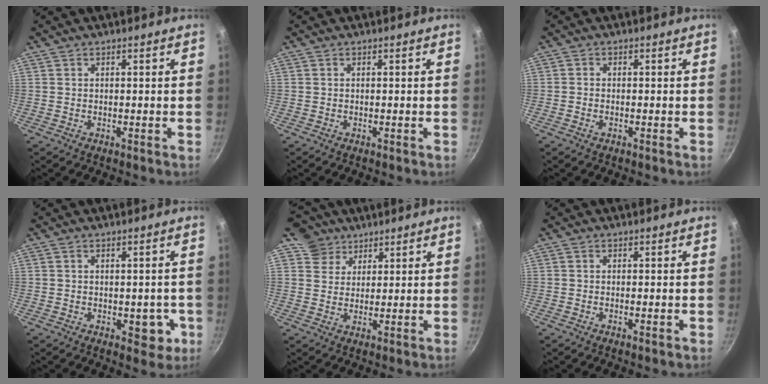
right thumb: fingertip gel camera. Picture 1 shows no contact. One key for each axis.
{"total": 0.0}
{"total": 1.0, "fx": -0.6, "fy": 0.5, "fz": 0.7, "tx": -0.021, "ty": 0.004, "tz": -0.015}
{"total": 5.6, "fx": -1.4, "fy": 3.5, "fz": 4.1, "tx": -0.018, "ty": 0.011, "tz": -0.013}
{"total": 6.2, "fx": 3.8, "fy": 4.9, "fz": 0.5, "tx": 0.032, "ty": -0.002, "tz": 0.059}
{"total": 1.2, "fx": -0.4, "fy": 0.3, "fz": 1.0, "tx": -0.021, "ty": 0.003, "tz": -0.010}